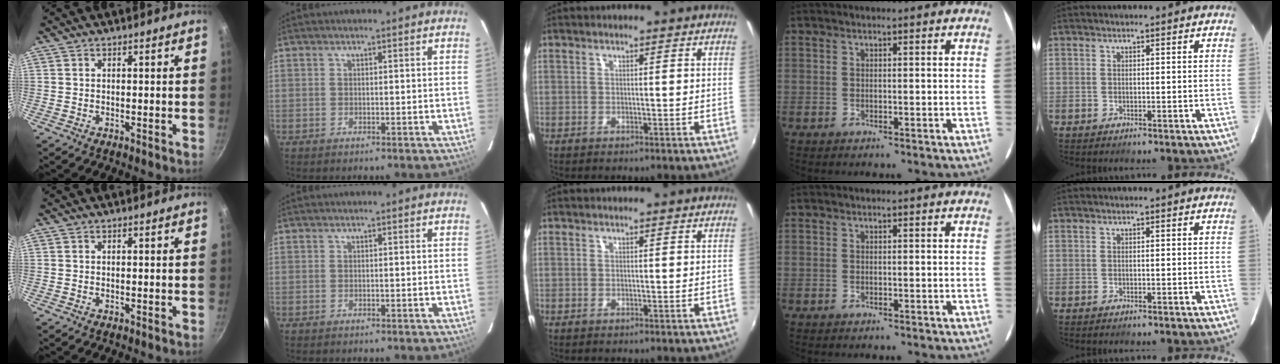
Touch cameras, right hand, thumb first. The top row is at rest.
{}